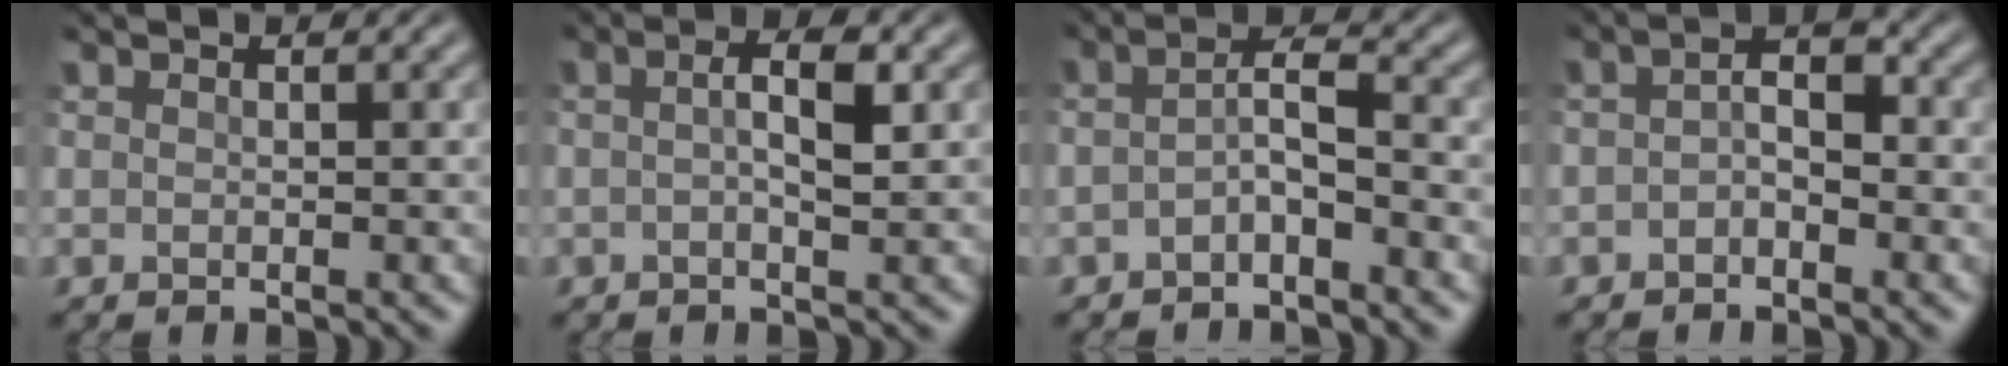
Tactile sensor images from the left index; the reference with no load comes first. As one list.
[{"total": 3.0, "force": [0.1, 0.7, 2.9], "torque": [-0.054, 0.006, -0.004]}, {"total": 2.5, "force": [-1.3, 0.6, 2.1], "torque": [-0.042, 0.007, -0.034]}, {"total": 2.4, "force": [-1.0, 1.1, 1.9], "torque": [-0.037, 0.007, -0.025]}]